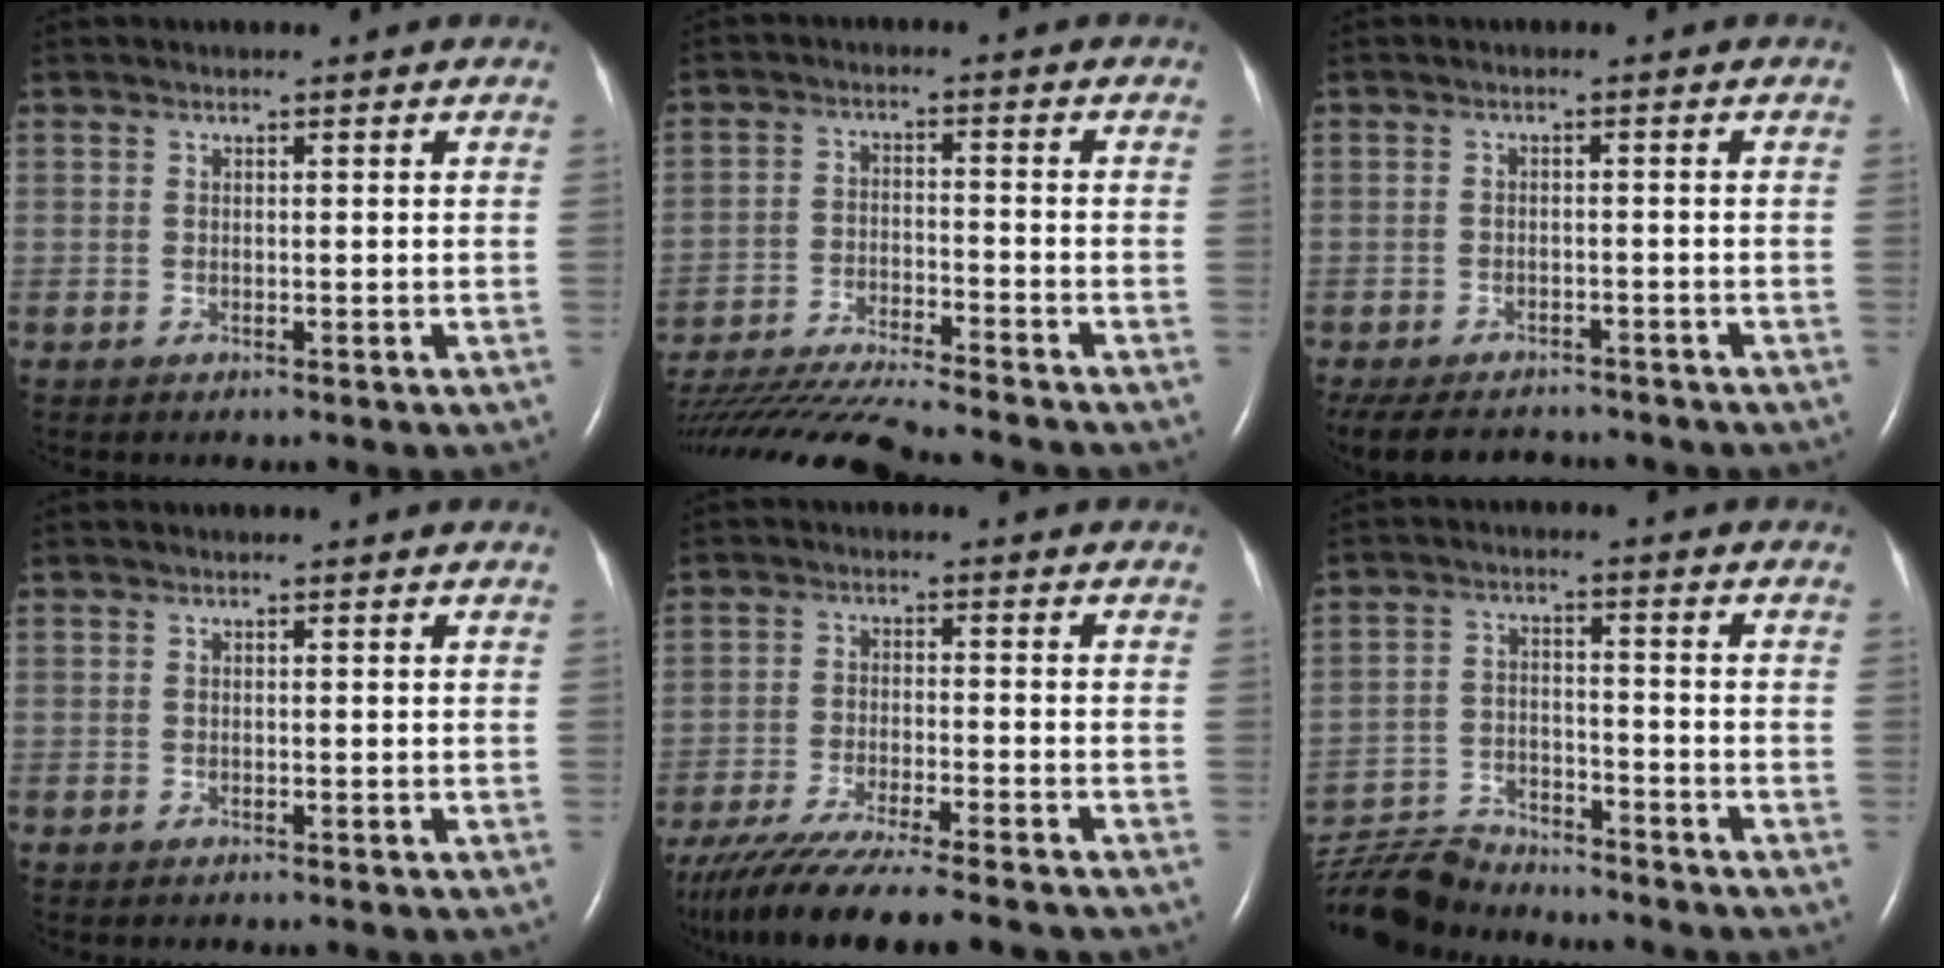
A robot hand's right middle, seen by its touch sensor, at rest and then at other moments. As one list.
[{"total": 16.9, "force": [-15.5, -0.7, 6.7], "torque": [-0.124, -0.037, -0.258]}, {"total": 11.6, "force": [-9.9, 4.6, 3.9], "torque": [-0.095, -0.007, -0.131]}, {"total": 0.0}, {"total": 15.8, "force": [-13.5, 0.7, 8.2], "torque": [-0.144, -0.041, -0.216]}, {"total": 10.0, "force": [-9.8, 1.2, 1.4], "torque": [-0.033, -0.003, -0.178]}]